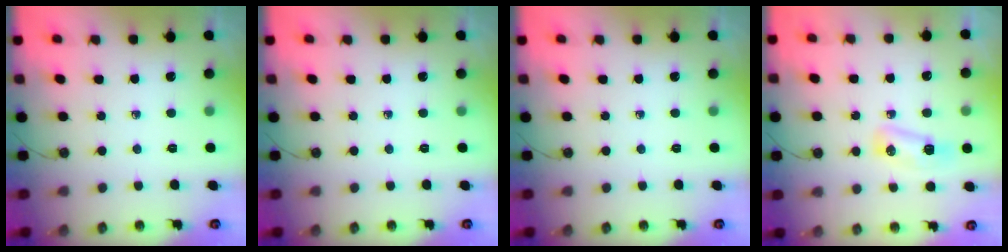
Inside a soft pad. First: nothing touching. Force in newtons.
{"total": 0.0}
{"total": 0.0}
{"total": 6.7, "press": 6.6, "slide": 0.8}